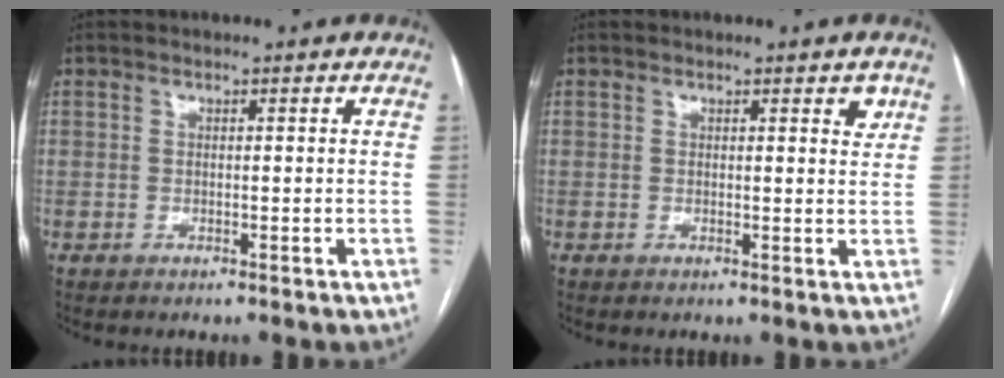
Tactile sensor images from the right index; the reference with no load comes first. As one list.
[{"total": 2.1, "force": [1.3, 0.7, 1.6], "torque": [-0.014, -0.004, 0.012]}]